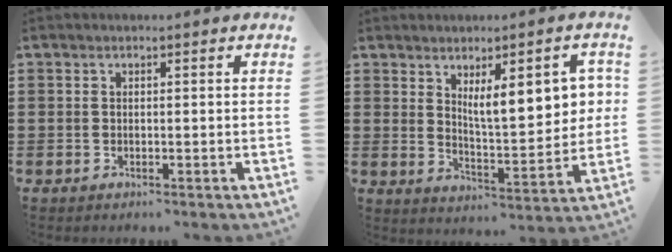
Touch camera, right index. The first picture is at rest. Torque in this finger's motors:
{"motor_torque": [1.66, 0.17, 0.61, 0.10]}